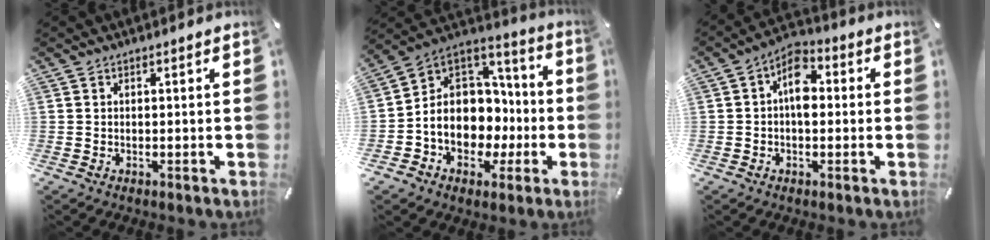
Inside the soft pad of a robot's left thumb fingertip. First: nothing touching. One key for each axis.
{"total": 12.3, "fx": -2.0, "fy": 10.8, "fz": 5.5, "tx": -0.102, "ty": -0.020, "tz": -0.034}
{"total": 7.0, "fx": -0.3, "fy": 4.4, "fz": 5.4, "tx": -0.083, "ty": 0.014, "tz": -0.006}